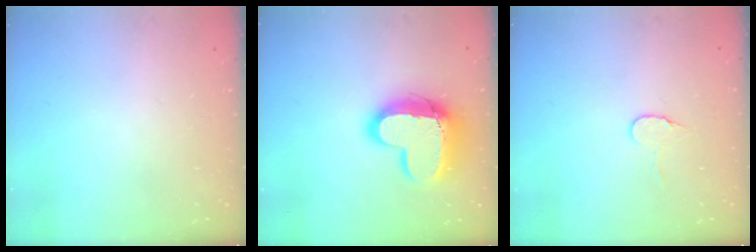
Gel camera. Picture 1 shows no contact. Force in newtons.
{"total": 17.4, "press": 17.3, "slide": 1.3}
{"total": 6.1, "press": 6.1, "slide": 0.5}